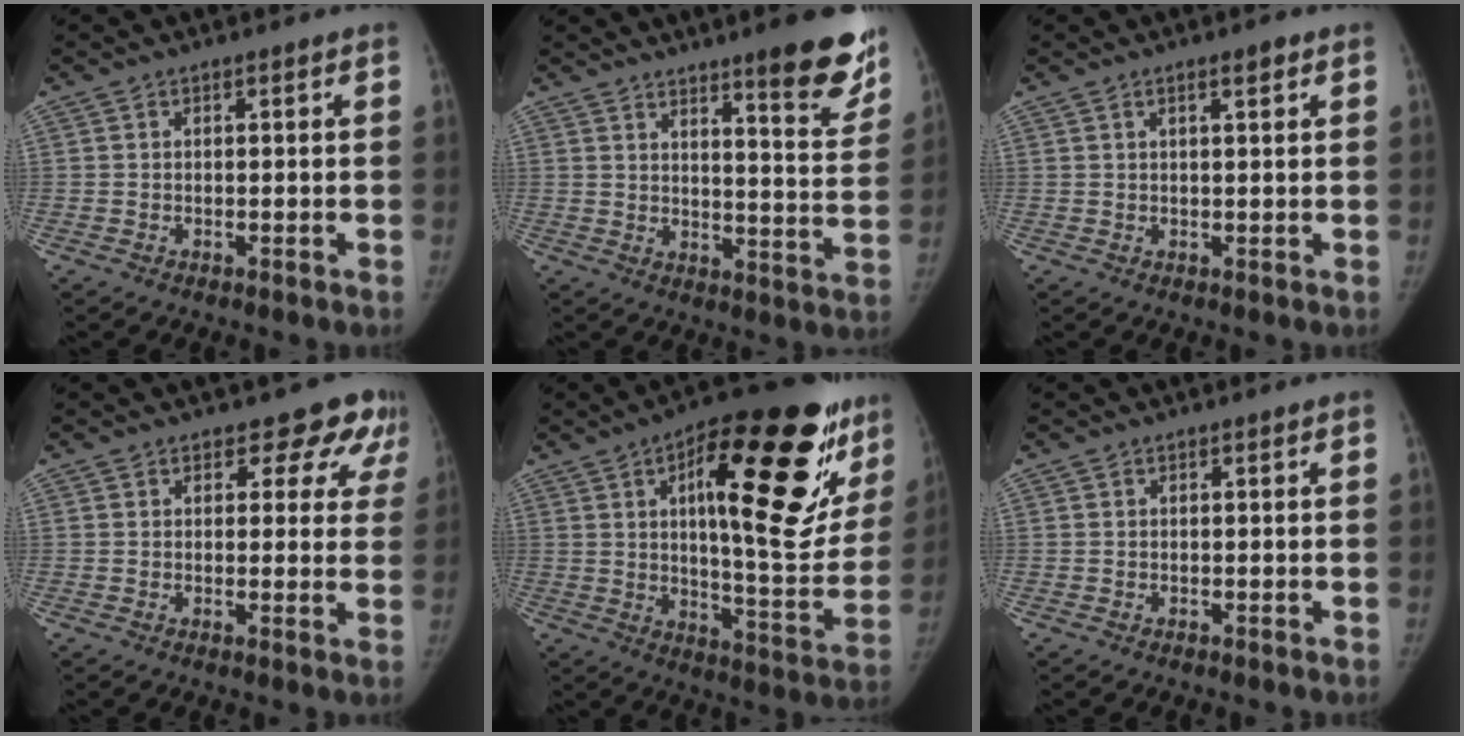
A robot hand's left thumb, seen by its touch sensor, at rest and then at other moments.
{"total": 14.2, "force": [9.9, 2.5, 9.8], "torque": [-0.091, -0.071, 0.132]}
{"total": 2.4, "force": [1.3, 0.5, 1.9], "torque": [-0.025, -0.004, 0.019]}
{"total": 8.3, "force": [6.1, 4.7, 2.9], "torque": [0.018, -0.022, 0.053]}
{"total": 31.1, "force": [12.6, 11.0, 26.2], "torque": [-0.324, -0.021, 0.187]}
{"total": 0.0}